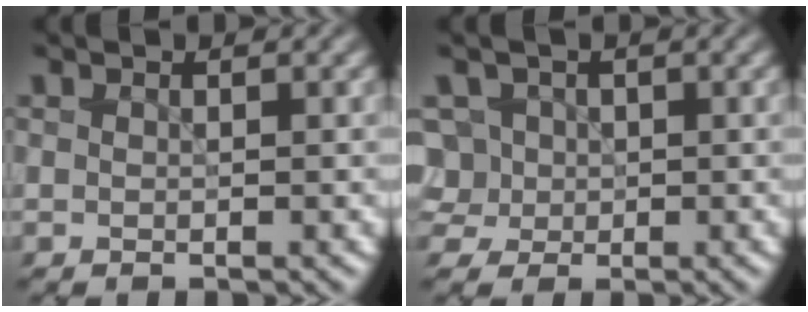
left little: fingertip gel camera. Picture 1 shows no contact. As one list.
[{"total": 4.2, "force": [0.0, 3.9, 1.5], "torque": [-0.021, 0.035, -0.012]}]